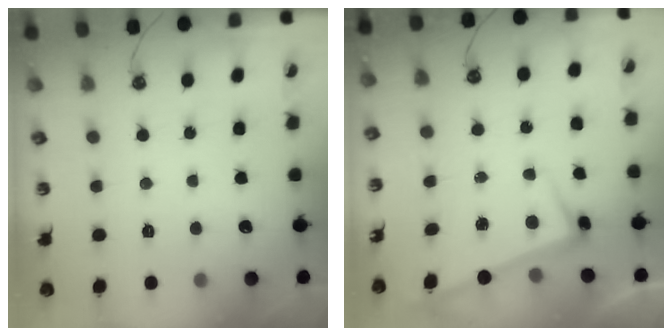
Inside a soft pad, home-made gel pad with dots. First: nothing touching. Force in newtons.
{"total": 2.6, "press": 2.5, "slide": 1.0}